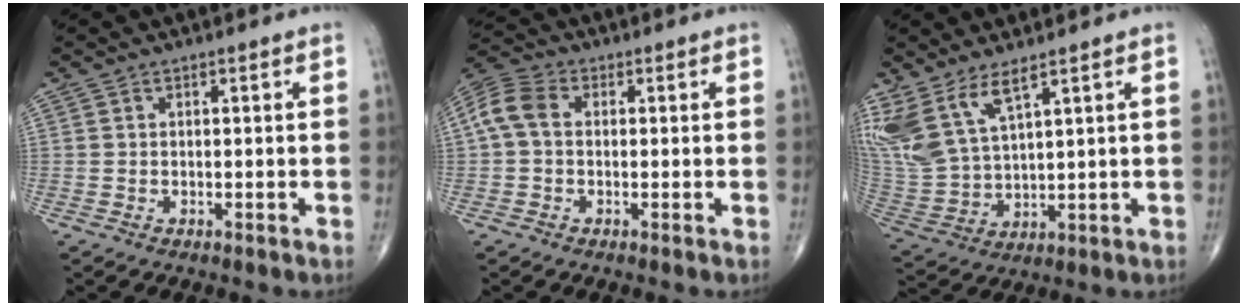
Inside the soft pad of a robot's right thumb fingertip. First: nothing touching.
{"total": 6.7, "force": [0.4, 4.7, 4.8], "torque": [-0.102, 0.022, -0.001]}
{"total": 12.8, "force": [7.9, 4.9, 8.8], "torque": [-0.196, -0.032, 0.178]}